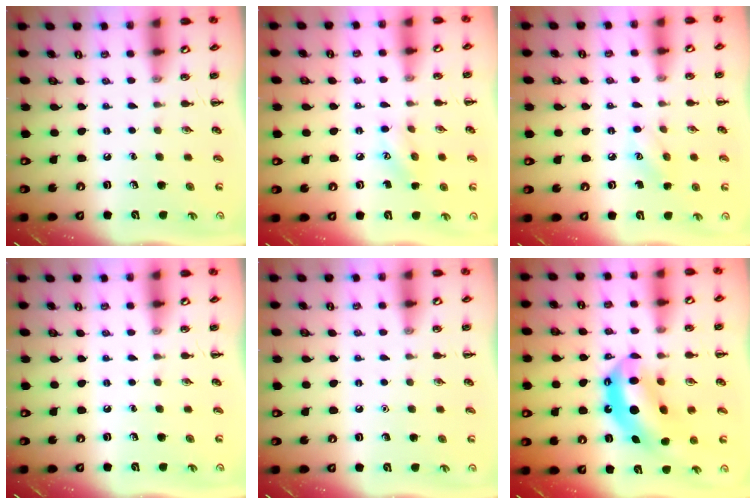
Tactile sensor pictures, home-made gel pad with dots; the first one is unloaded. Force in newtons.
{"total": 7.3, "press": 7.2, "slide": 1.1}
{"total": 5.5, "press": 5.3, "slide": 1.4}
{"total": 0.0}
{"total": 1.6, "press": 1.6, "slide": 0.1}
{"total": 12.3, "press": 11.9, "slide": 2.8}